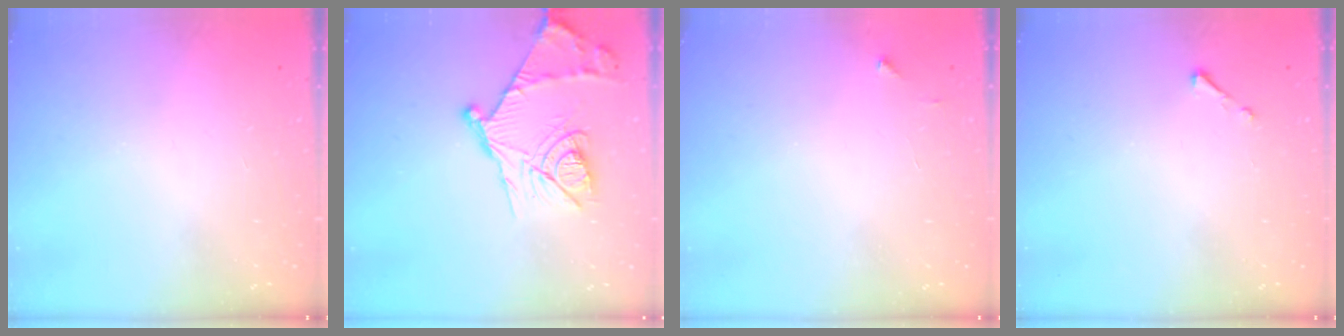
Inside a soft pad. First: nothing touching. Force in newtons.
{"total": 17.6, "press": 17.6, "slide": 1.2}
{"total": 2.0, "press": 2.0, "slide": 0.2}
{"total": 2.5, "press": 2.5, "slide": 0.3}